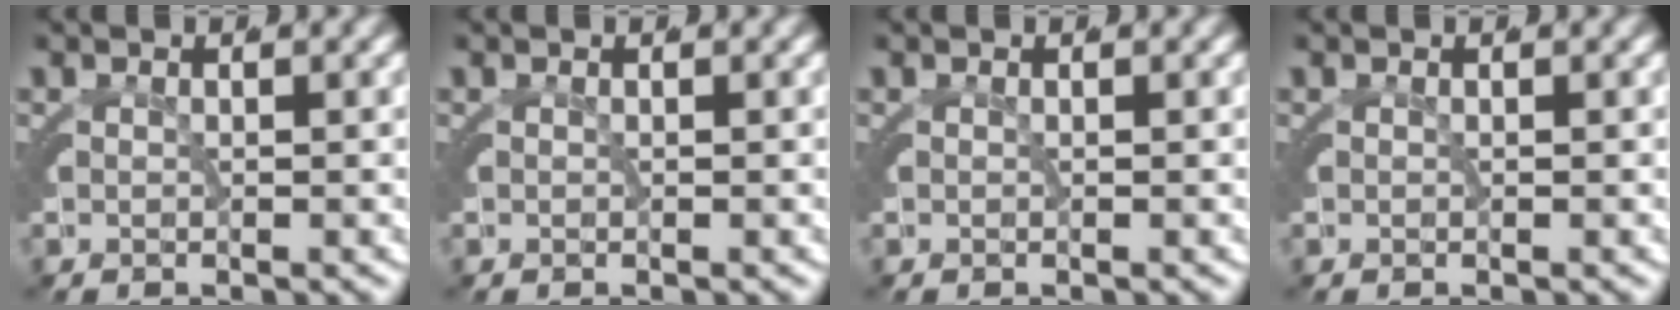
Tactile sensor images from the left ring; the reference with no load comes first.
{"total": 0.0}
{"total": 0.0}
{"total": 0.0}